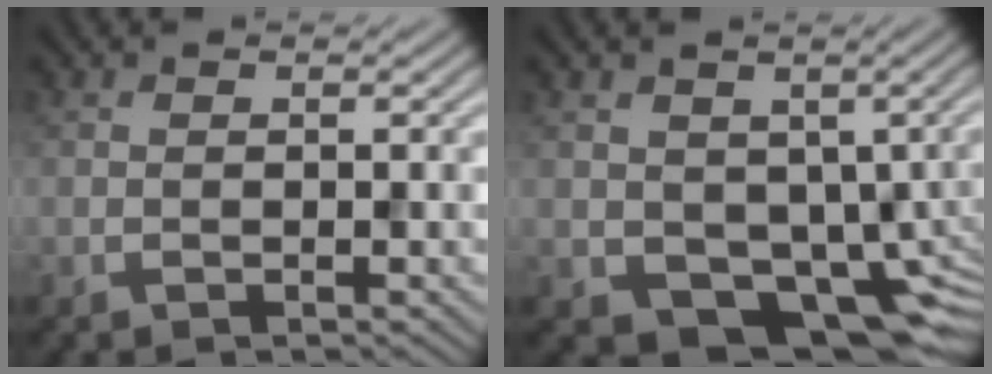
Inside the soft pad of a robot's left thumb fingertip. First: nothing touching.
{"total": 8.6, "force": [-1.4, 6.2, 5.7], "torque": [-0.088, -0.041, -0.006]}